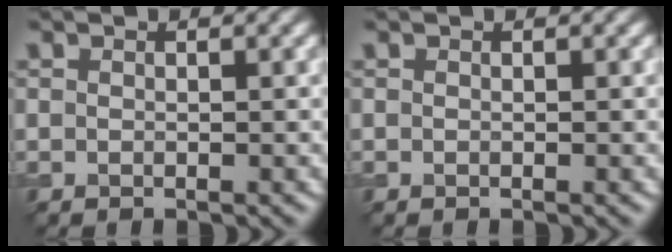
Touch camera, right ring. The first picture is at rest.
{"total": 0.0}